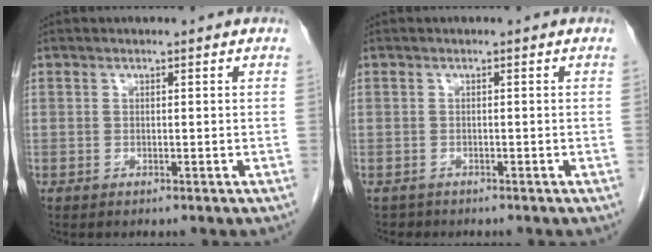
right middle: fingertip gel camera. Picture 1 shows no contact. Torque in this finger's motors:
{"motor_torque": [0.02, -0.08, -0.04, -0.02]}